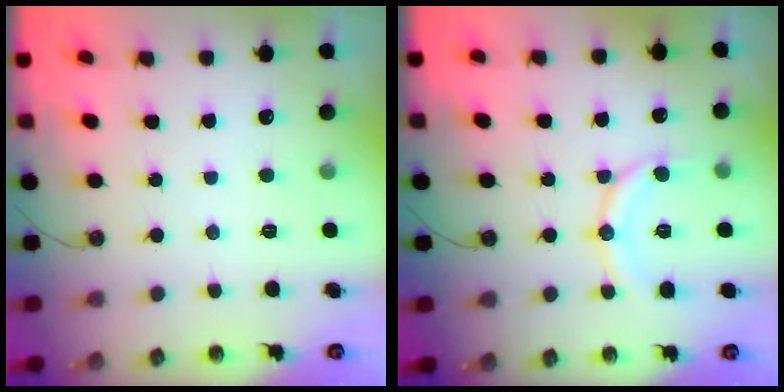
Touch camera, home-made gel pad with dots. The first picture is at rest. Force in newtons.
{"total": 12.2, "press": 12.1, "slide": 1.2}